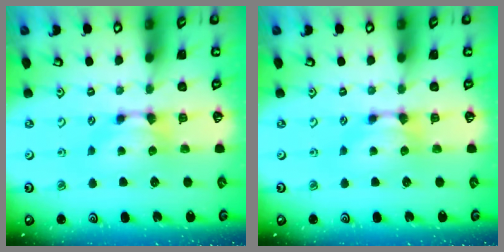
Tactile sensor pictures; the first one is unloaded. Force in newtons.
{"total": 0.0}